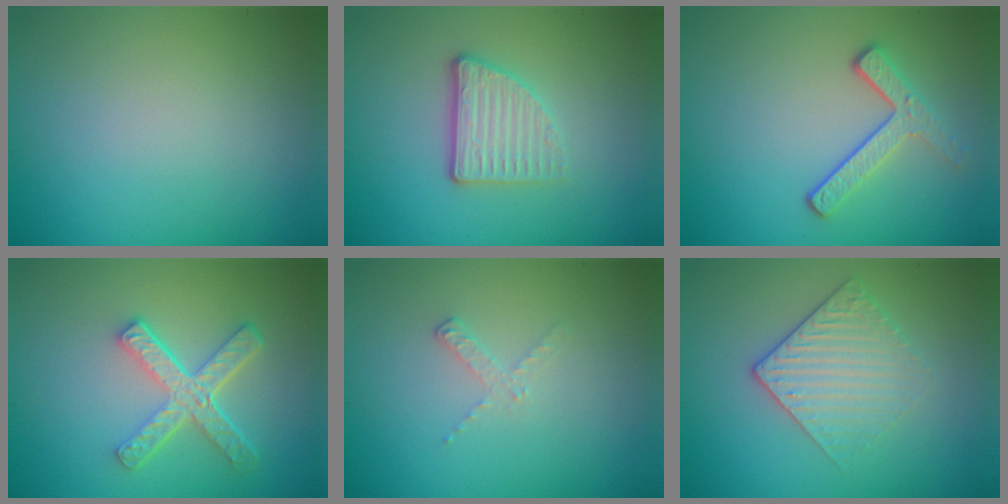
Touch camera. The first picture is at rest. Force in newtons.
{"total": 3.4, "press": 2.7, "slide": 2.1}
{"total": 2.9, "press": 2.3, "slide": 1.7}
{"total": 4.5, "press": 3.2, "slide": 3.1}
{"total": 1.1, "press": 1.1, "slide": 0.2}
{"total": 3.0, "press": 2.7, "slide": 1.3}